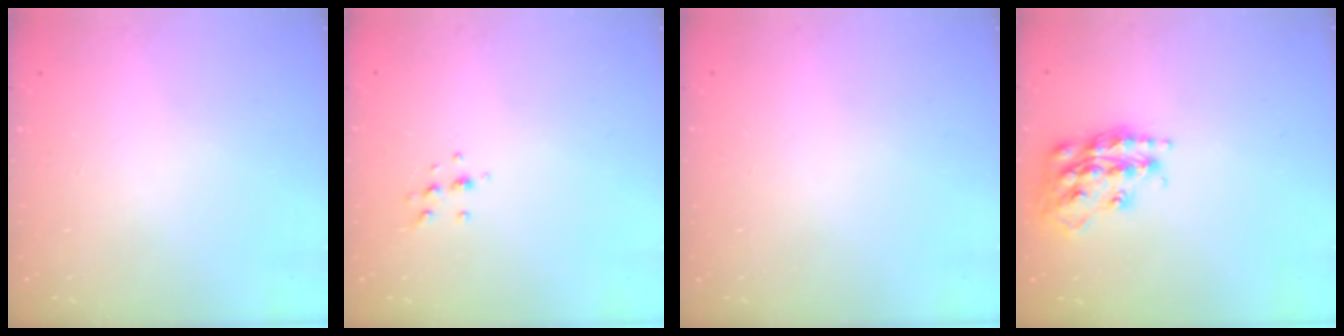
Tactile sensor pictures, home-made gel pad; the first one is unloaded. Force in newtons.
{"total": 5.5, "press": 5.3, "slide": 1.5}
{"total": 0.0}
{"total": 17.0, "press": 16.9, "slide": 1.2}